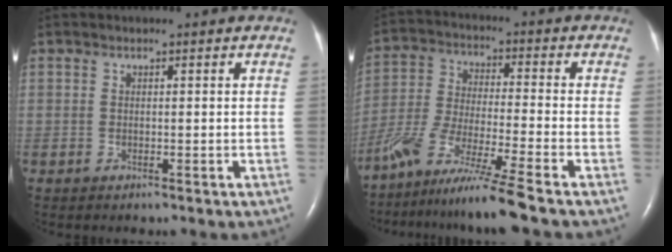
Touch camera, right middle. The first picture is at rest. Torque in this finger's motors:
{"motor_torque": [1.07, -1.08, 0.18, 0.09]}